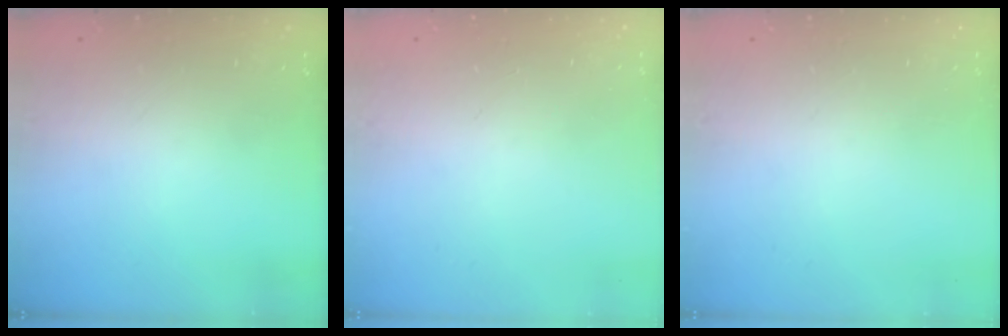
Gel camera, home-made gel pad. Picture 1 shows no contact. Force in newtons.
{"total": 1.4, "press": 1.4, "slide": 0.1}
{"total": 0.0}